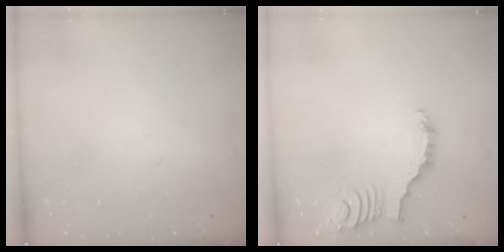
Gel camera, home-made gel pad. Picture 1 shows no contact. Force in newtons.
{"total": 3.3, "press": 3.2, "slide": 0.5}